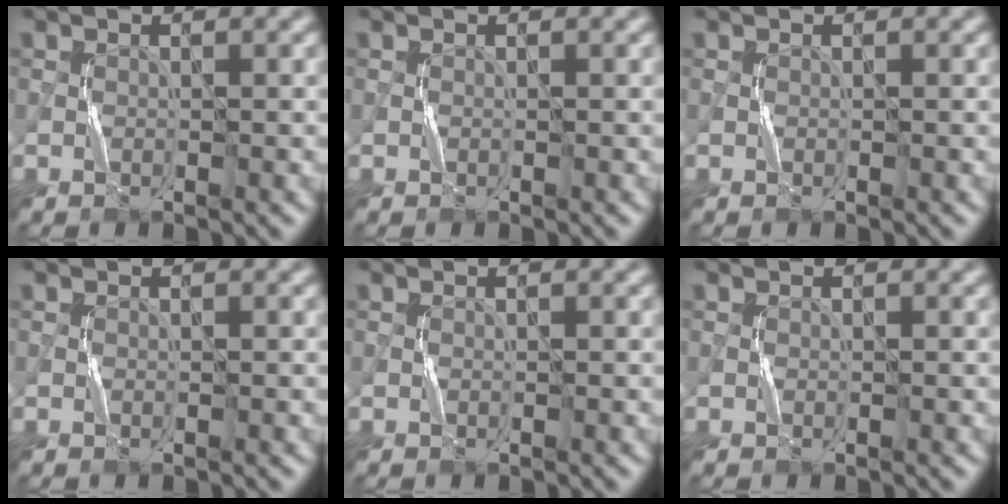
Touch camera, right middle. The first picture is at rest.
{"total": 0.0}
{"total": 0.0}
{"total": 0.0}
{"total": 0.0}
{"total": 0.0}